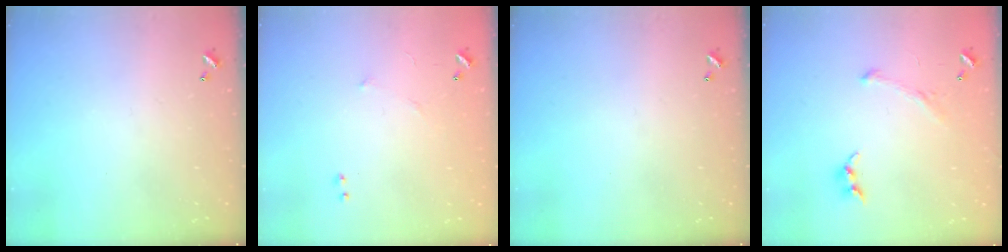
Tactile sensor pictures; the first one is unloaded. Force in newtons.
{"total": 6.2, "press": 6.1, "slide": 1.0}
{"total": 0.0}
{"total": 2.8, "press": 2.7, "slide": 0.9}